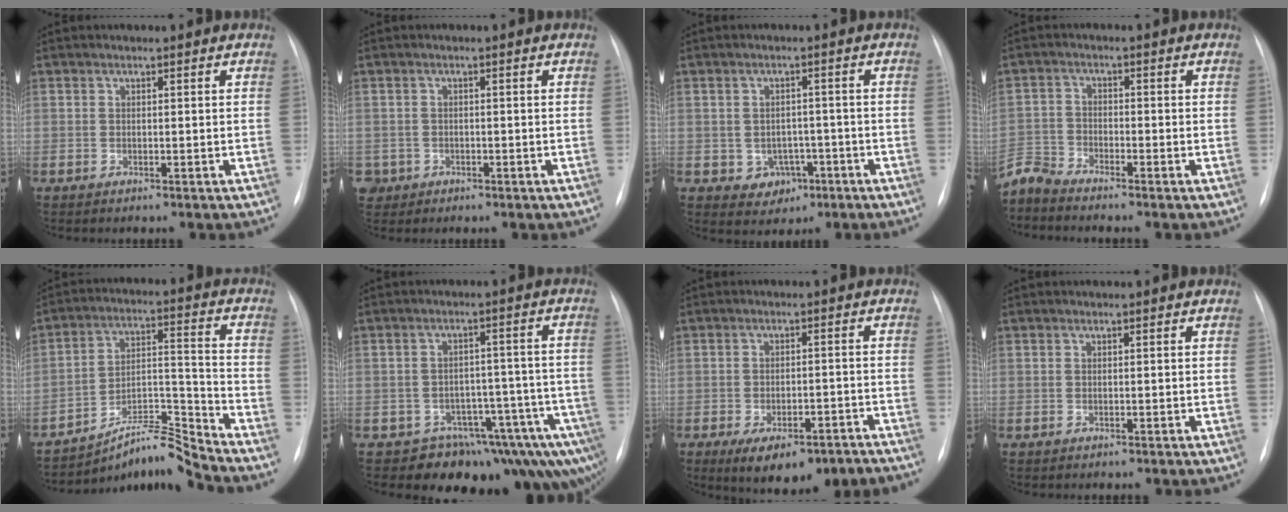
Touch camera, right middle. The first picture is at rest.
{"total": 2.7, "force": [-1.1, 2.5, -0.1], "torque": [0.003, 0.009, -0.018]}
{"total": 4.4, "force": [-1.7, 3.8, 1.5], "torque": [-0.014, 0.012, -0.012]}
{"total": 4.5, "force": [-4.5, -0.1, 0.1], "torque": [-0.007, -0.008, -0.089]}
{"total": 8.7, "force": [-8.5, -1.3, 1.7], "torque": [-0.031, 0.043, -0.144]}
{"total": 12.9, "force": [-9.8, 6.1, 5.8], "torque": [-0.025, 0.059, -0.115]}
{"total": 11.3, "force": [-8.2, 3.9, 6.8], "torque": [-0.088, 0.005, -0.112]}
{"total": 0.0}